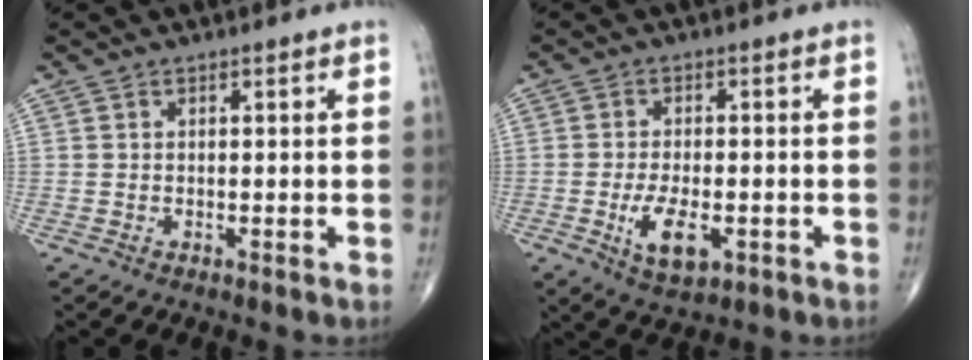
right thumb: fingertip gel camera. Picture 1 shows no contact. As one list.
[{"total": 7.4, "force": [-2.3, 3.6, 6.1], "torque": [-0.104, -0.003, -0.031]}]